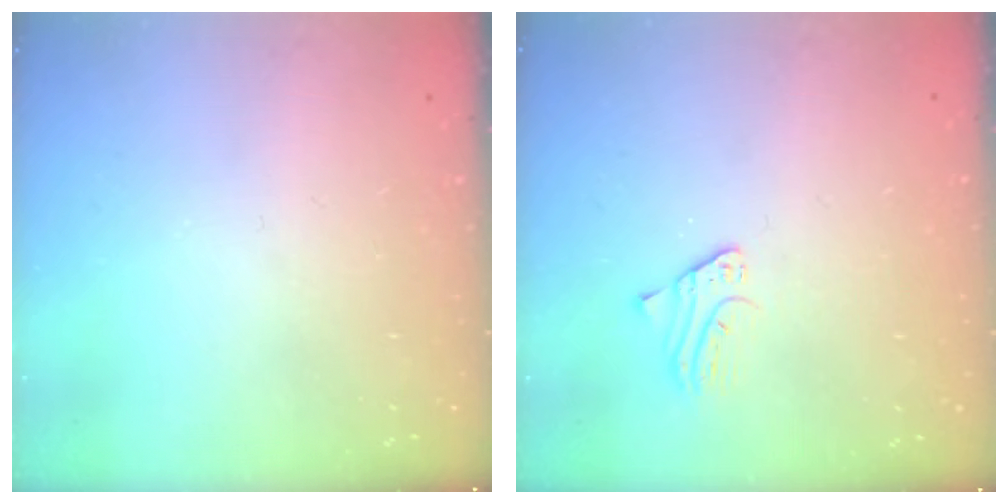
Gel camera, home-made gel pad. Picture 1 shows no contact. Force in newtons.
{"total": 1.9, "press": 1.9, "slide": 0.3}